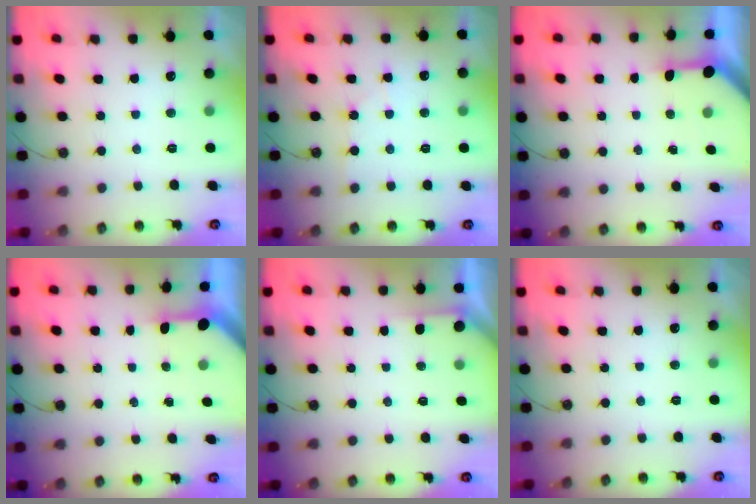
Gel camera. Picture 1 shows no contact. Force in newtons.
{"total": 3.4, "press": 3.4, "slide": 0.5}
{"total": 3.2, "press": 3.2, "slide": 0.4}
{"total": 3.0, "press": 3.0, "slide": 0.2}
{"total": 1.7, "press": 1.6, "slide": 0.2}
{"total": 0.0}